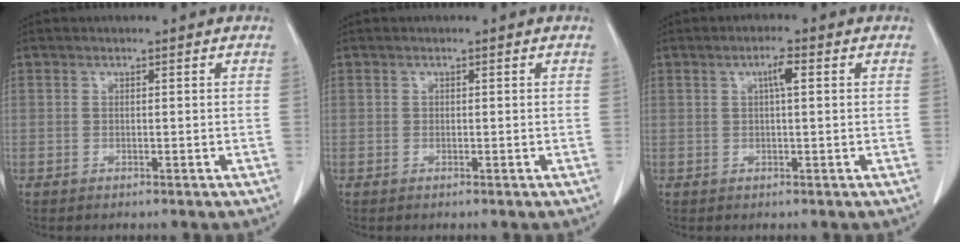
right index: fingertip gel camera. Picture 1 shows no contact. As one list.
[{"total": 0.0}, {"total": 2.6, "force": [0.7, 0.2, 2.4], "torque": [-0.043, 0.004, 0.012]}]